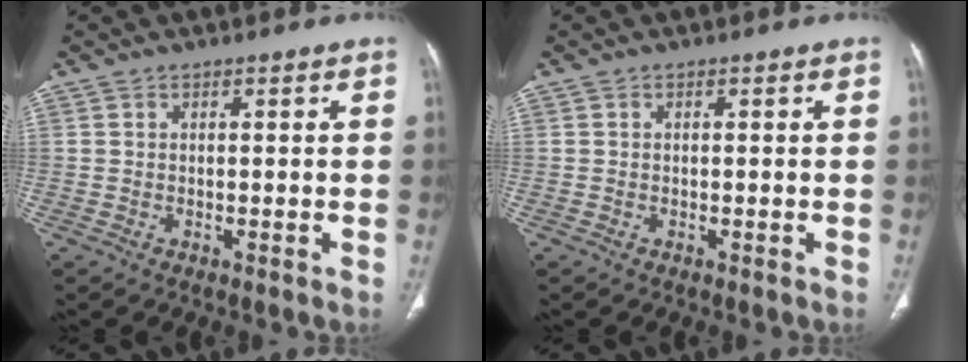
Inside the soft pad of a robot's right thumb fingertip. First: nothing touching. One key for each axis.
{"total": 0.0}